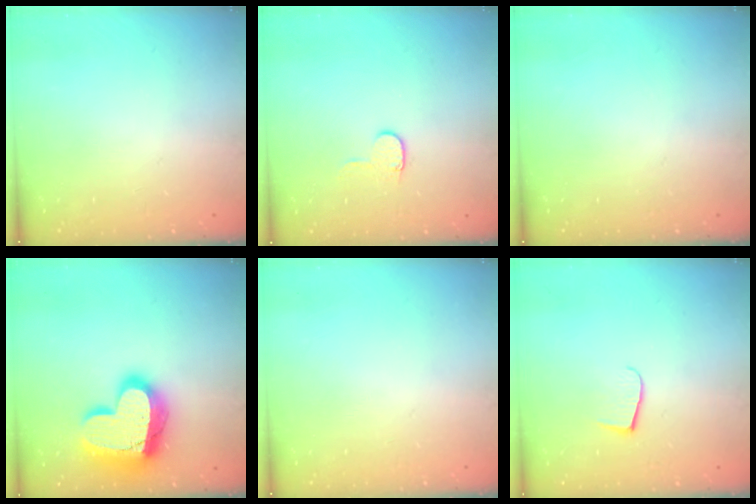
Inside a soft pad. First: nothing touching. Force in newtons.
{"total": 5.5, "press": 5.5, "slide": 0.5}
{"total": 0.0}
{"total": 21.4, "press": 21.3, "slide": 1.7}
{"total": 0.0}
{"total": 6.2, "press": 6.1, "slide": 0.6}